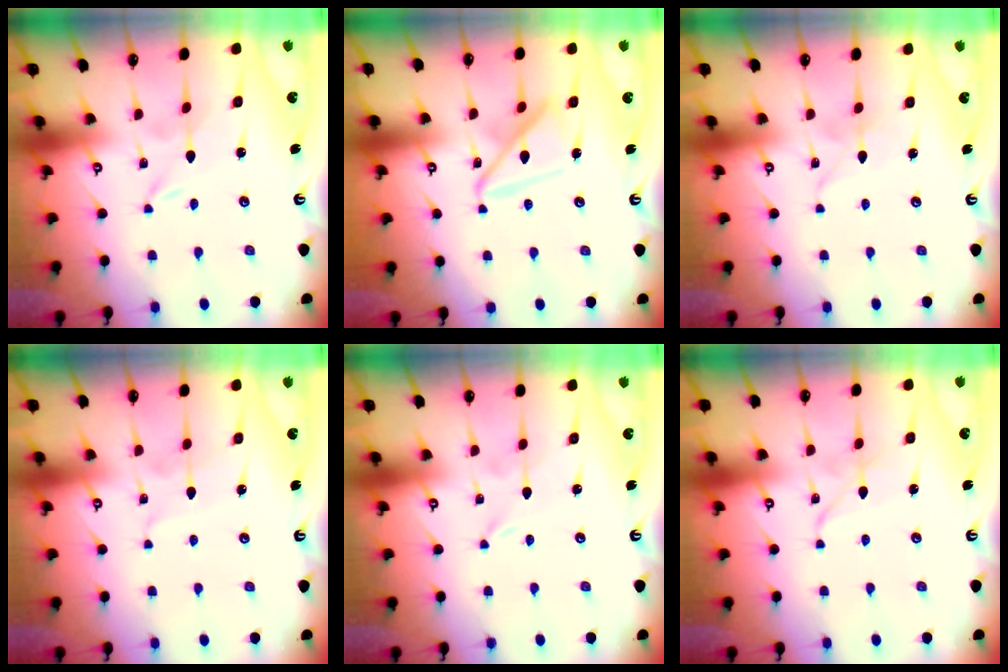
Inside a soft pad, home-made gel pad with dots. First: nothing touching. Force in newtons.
{"total": 13.3, "press": 13.2, "slide": 1.3}
{"total": 2.5, "press": 2.5, "slide": 0.2}
{"total": 3.9, "press": 3.9, "slide": 0.2}
{"total": 0.0}
{"total": 2.5, "press": 2.4, "slide": 0.3}